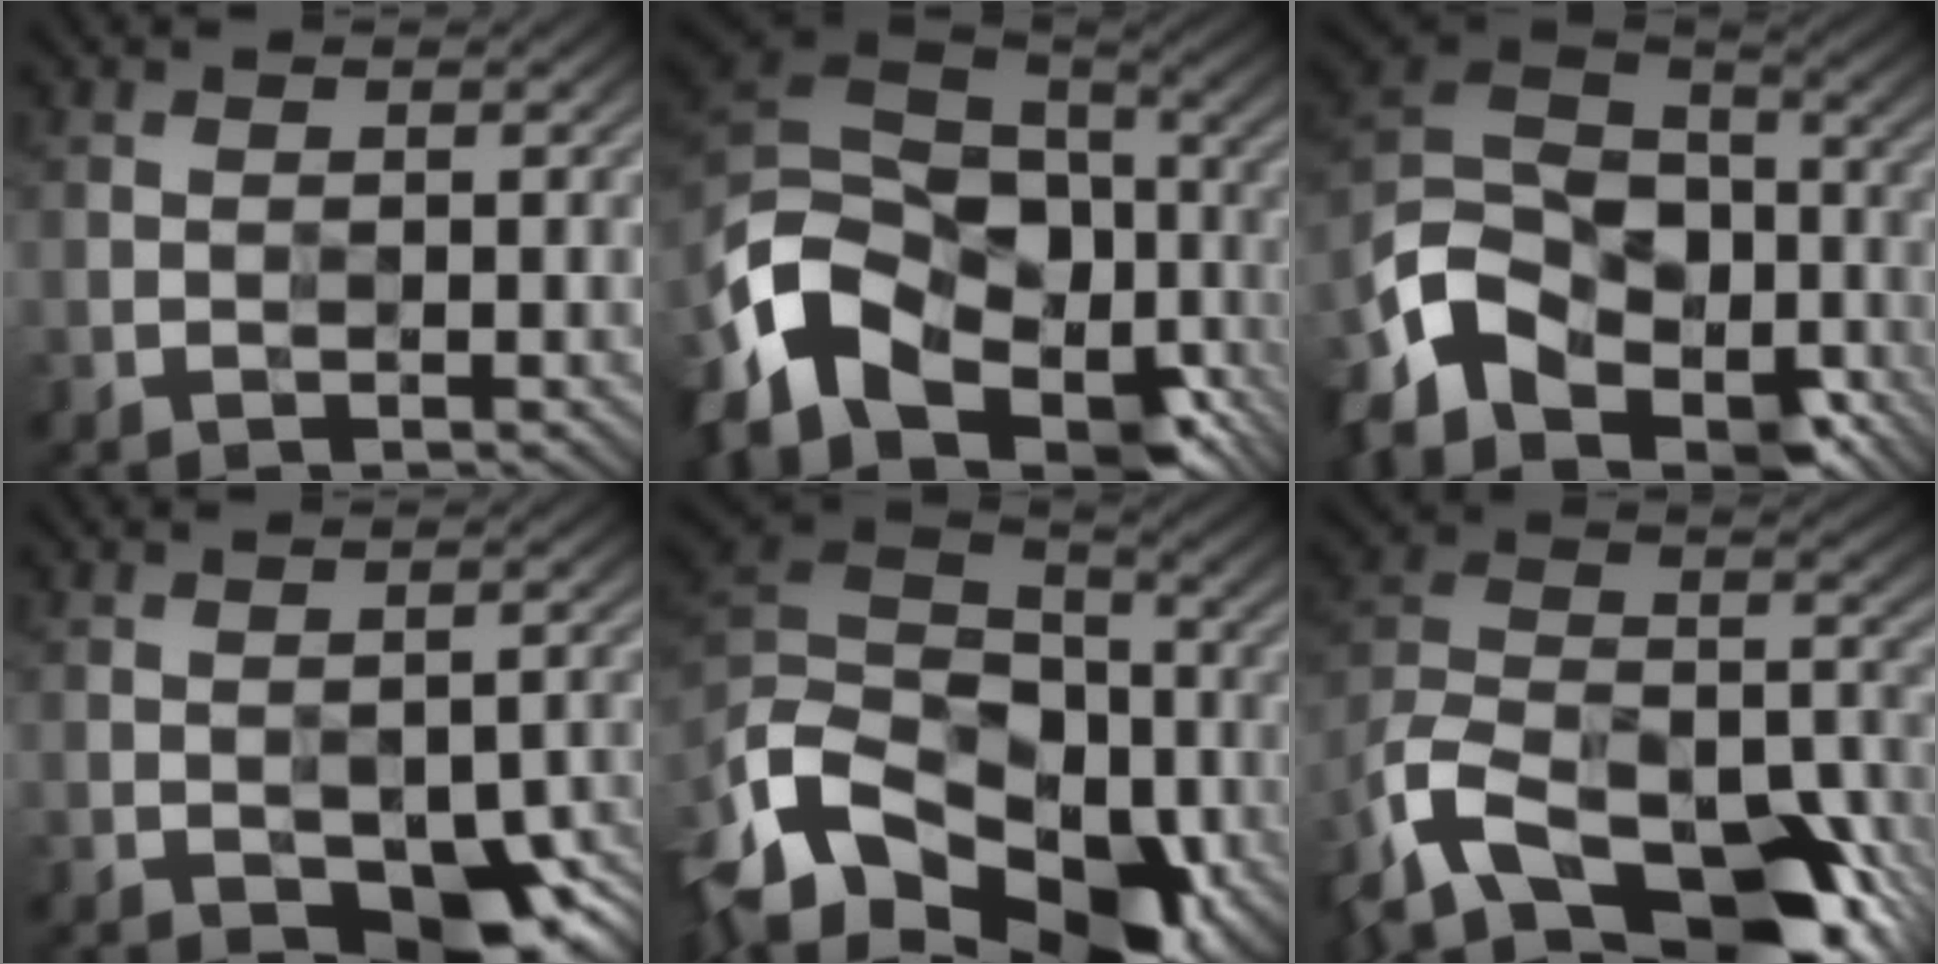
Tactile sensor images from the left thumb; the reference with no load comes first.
{"total": 17.4, "force": [-8.2, 11.2, 10.5], "torque": [-0.270, -0.039, -0.129]}
{"total": 14.7, "force": [-8.6, 9.3, 7.6], "torque": [-0.211, -0.023, -0.155]}
{"total": 11.3, "force": [-6.7, 5.7, 7.2], "torque": [-0.100, -0.023, -0.086]}
{"total": 18.7, "force": [-8.8, 12.3, 11.0], "torque": [-0.276, -0.006, -0.126]}
{"total": 19.9, "force": [-13.7, 9.2, 11.2], "torque": [-0.250, -0.038, -0.216]}